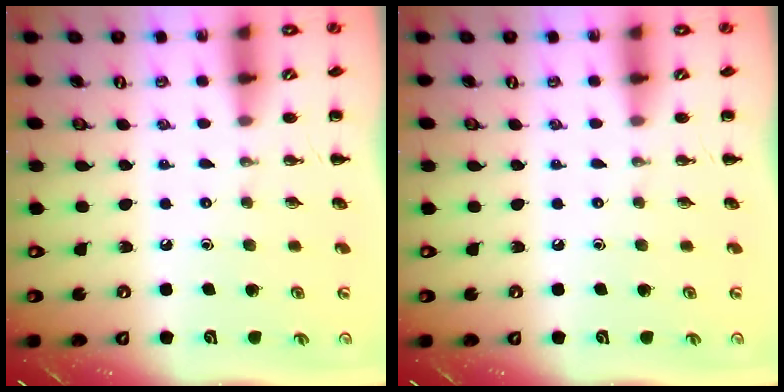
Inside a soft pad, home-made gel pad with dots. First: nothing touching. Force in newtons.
{"total": 0.0}